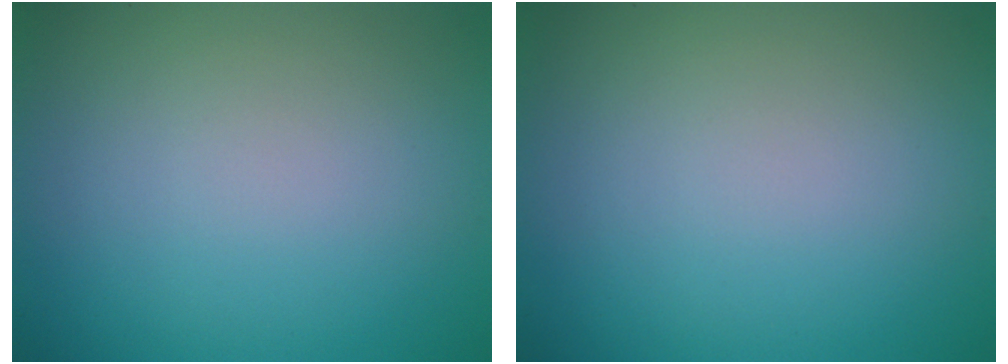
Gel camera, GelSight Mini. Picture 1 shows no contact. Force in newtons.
{"total": 0.0}